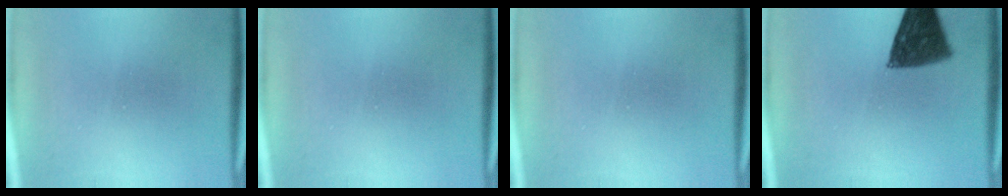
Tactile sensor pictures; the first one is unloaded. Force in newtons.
{"total": 0.0}
{"total": 0.0}
{"total": 10.4}